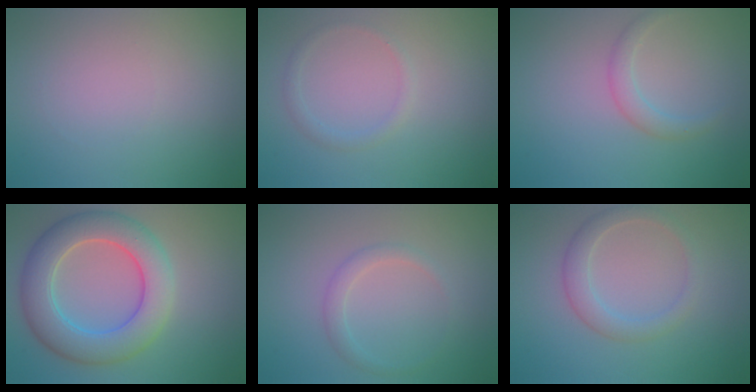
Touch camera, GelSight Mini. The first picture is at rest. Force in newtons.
{"total": 1.2, "press": 1.2, "slide": 0.1}
{"total": 1.6, "press": 1.6, "slide": 0.1}
{"total": 7.6, "press": 7.6, "slide": 0.3}
{"total": 1.4, "press": 1.4, "slide": 0.0}
{"total": 2.7, "press": 2.7, "slide": 0.1}